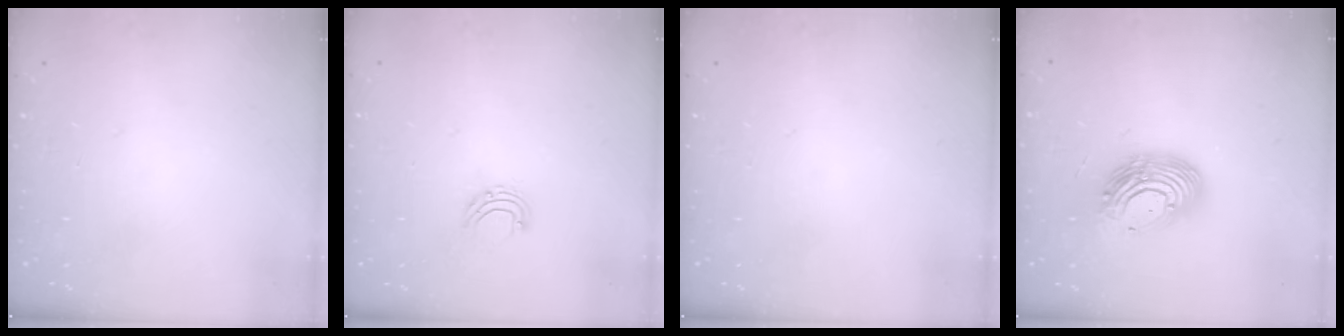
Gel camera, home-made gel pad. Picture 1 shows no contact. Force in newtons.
{"total": 5.7, "press": 5.7, "slide": 0.4}
{"total": 0.0}
{"total": 14.5, "press": 14.4, "slide": 1.3}